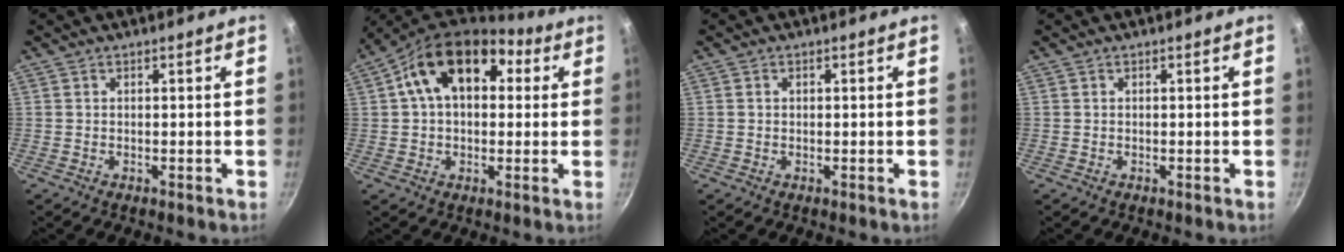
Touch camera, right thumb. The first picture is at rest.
{"total": 15.4, "force": [4.3, 10.2, 10.7], "torque": [-0.138, 0.026, 0.047]}
{"total": 0.7, "force": [0.1, 0.6, 0.3], "torque": [-0.004, 0.005, 0.002]}
{"total": 0.0}